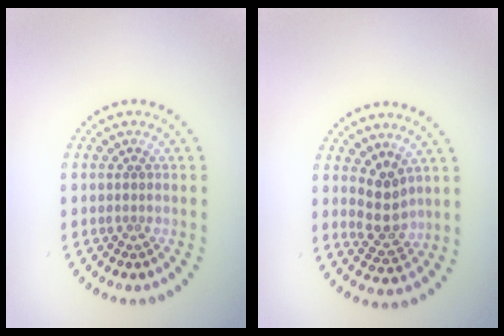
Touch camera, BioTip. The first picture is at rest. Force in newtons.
{"total": 2.8, "press": 2.6, "slide": 1.2}